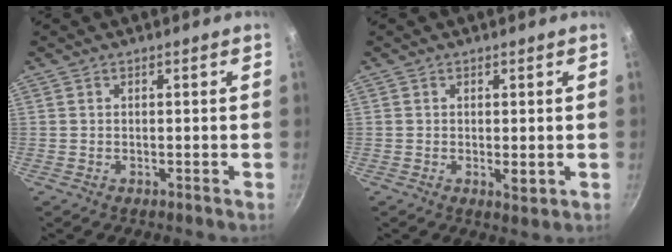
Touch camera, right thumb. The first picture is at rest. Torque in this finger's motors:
{"motor_torque": [0.32, 0.52, 0.46, 0.03, 0.01]}